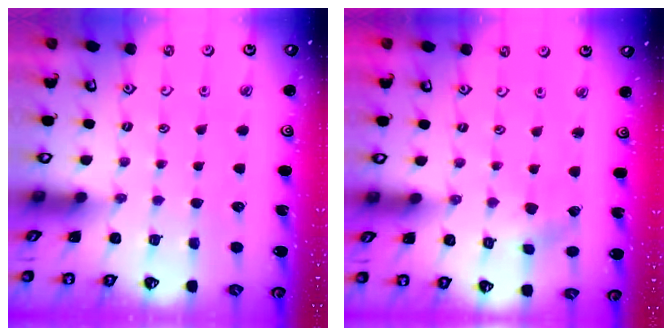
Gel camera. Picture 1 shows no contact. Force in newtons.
{"total": 2.3, "press": 2.3, "slide": 0.3}